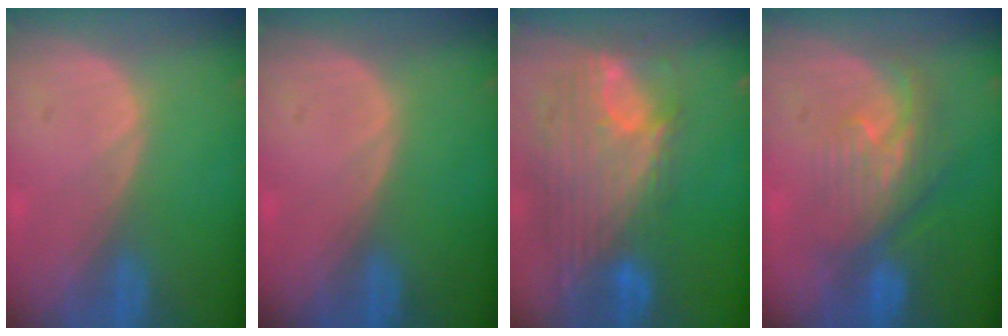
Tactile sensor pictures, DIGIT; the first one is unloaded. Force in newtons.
{"total": 0.0}
{"total": 12.1, "press": 10.2, "slide": 6.4}
{"total": 7.9, "press": 7.4, "slide": 2.9}